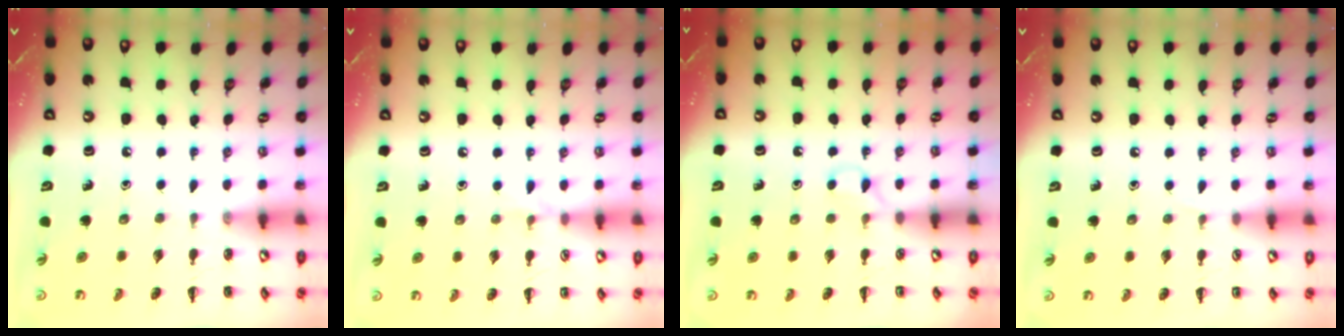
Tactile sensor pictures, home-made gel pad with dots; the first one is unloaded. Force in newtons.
{"total": 4.0, "press": 3.7, "slide": 1.5}
{"total": 2.6, "press": 2.4, "slide": 0.9}
{"total": 3.0, "press": 2.8, "slide": 1.0}